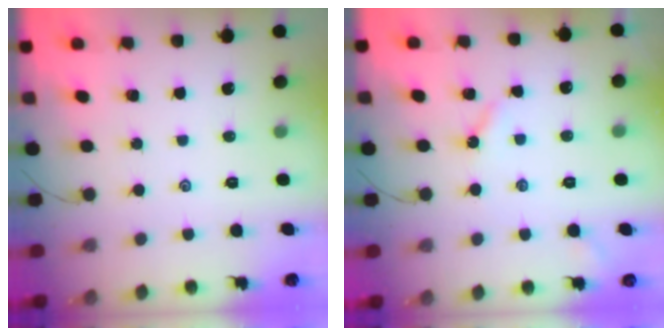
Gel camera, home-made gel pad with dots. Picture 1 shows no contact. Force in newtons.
{"total": 3.5, "press": 3.5, "slide": 0.5}